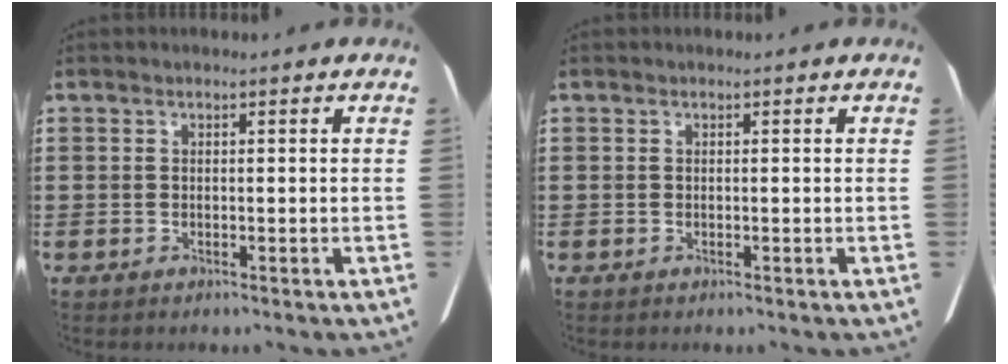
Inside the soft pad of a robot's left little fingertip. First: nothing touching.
{"total": 0.0}